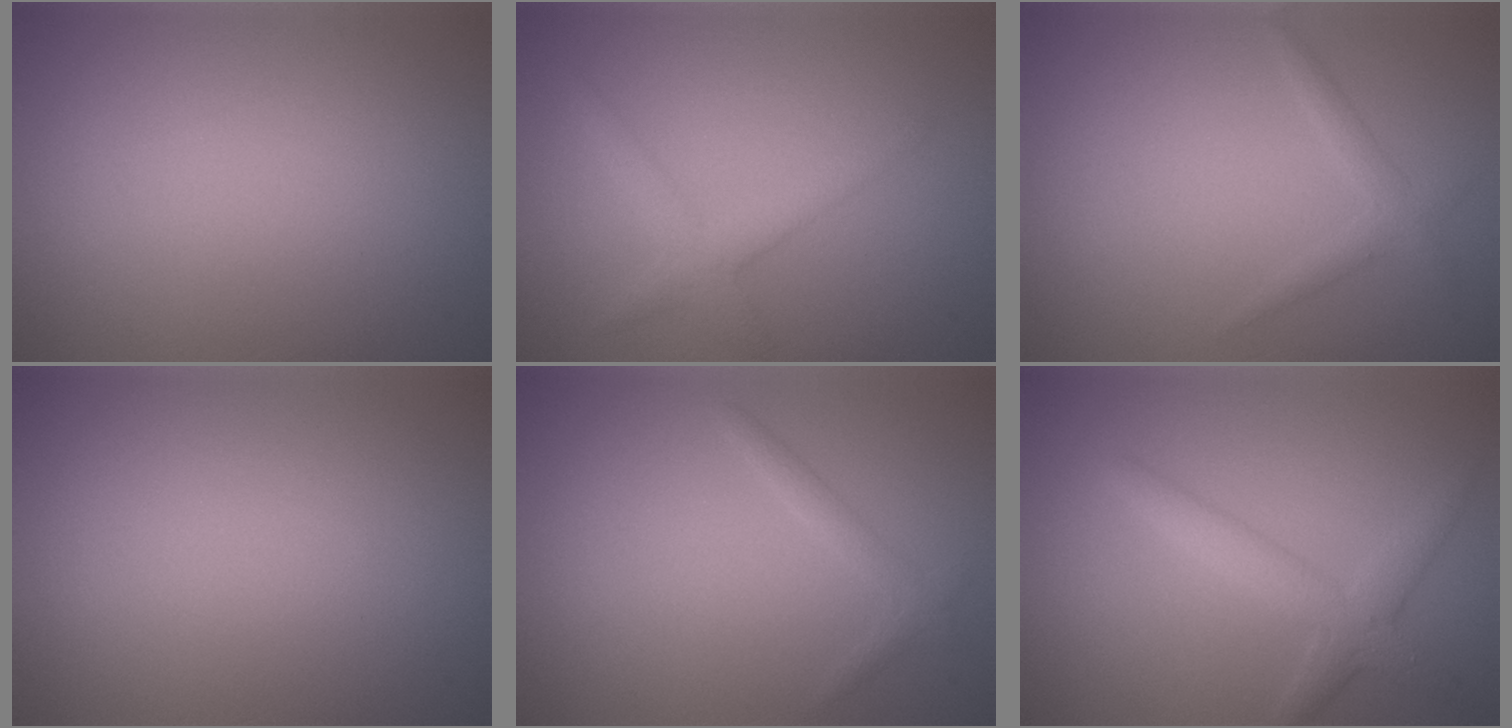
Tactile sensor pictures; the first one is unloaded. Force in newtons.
{"total": 2.4, "press": 2.4, "slide": 0.2}
{"total": 1.5, "press": 1.5, "slide": 0.1}
{"total": 0.0}
{"total": 1.2, "press": 1.2, "slide": 0.1}
{"total": 2.9, "press": 2.9, "slide": 0.1}